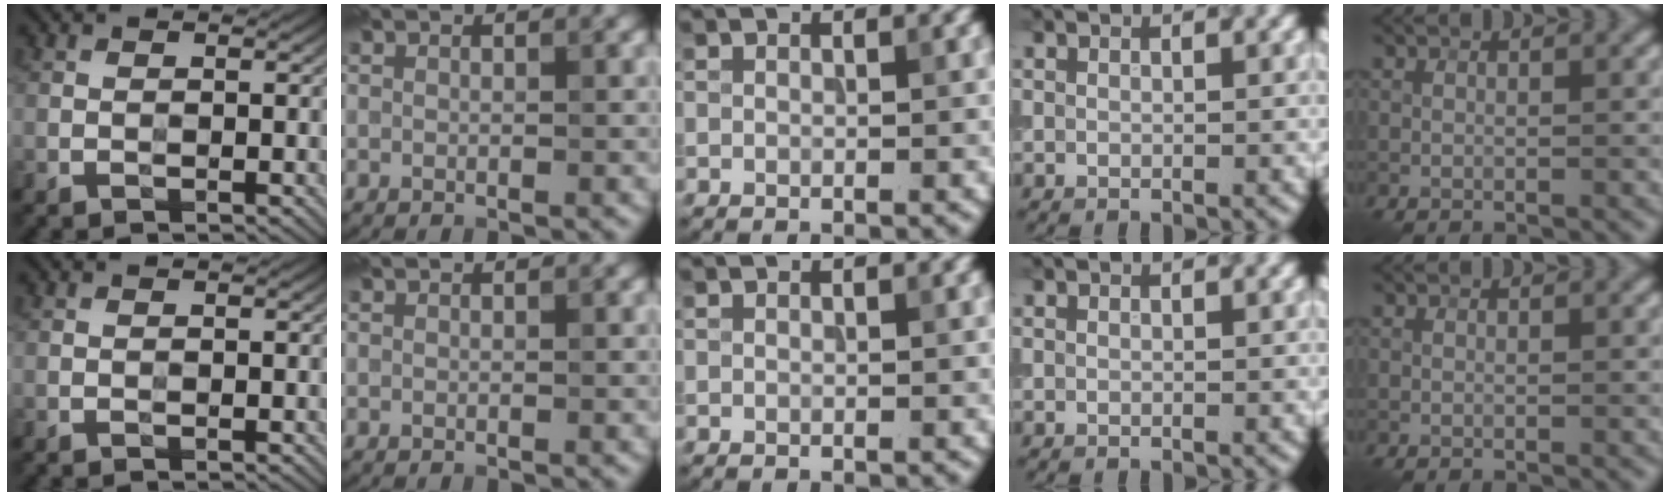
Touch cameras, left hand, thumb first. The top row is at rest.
{}